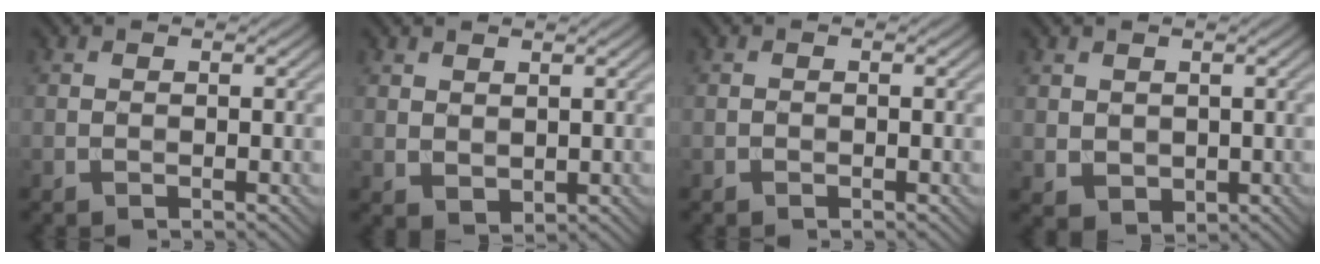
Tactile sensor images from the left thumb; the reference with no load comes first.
{"total": 1.9, "force": [1.1, 1.2, 1.0], "torque": [-0.025, -0.007, 0.028]}
{"total": 0.0}
{"total": 2.7, "force": [0.8, 2.2, 1.2], "torque": [-0.043, -0.009, 0.022]}